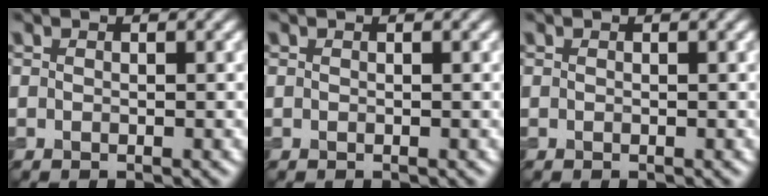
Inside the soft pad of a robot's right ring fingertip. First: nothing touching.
{"total": 0.0}
{"total": 0.0}